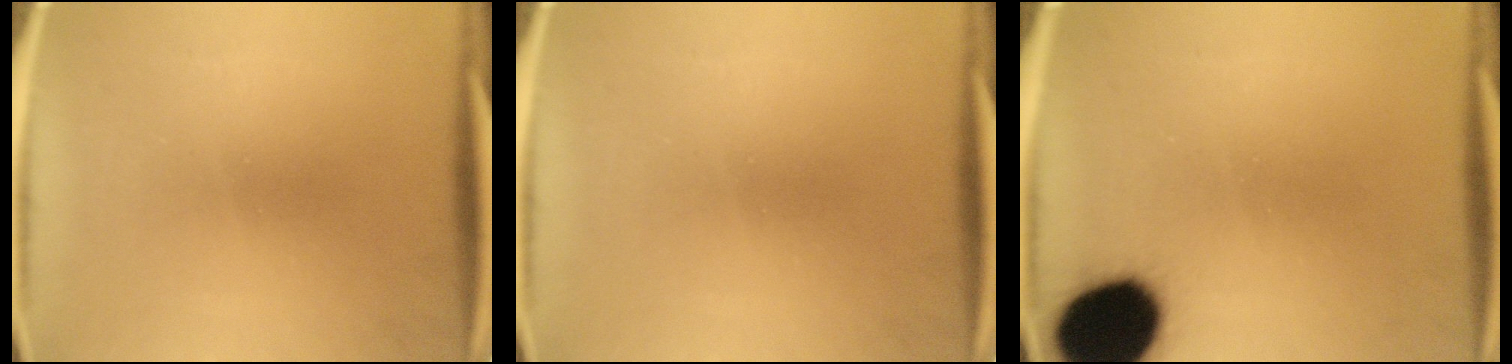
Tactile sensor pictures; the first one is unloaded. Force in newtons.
{"total": 0.0}
{"total": 18.1}